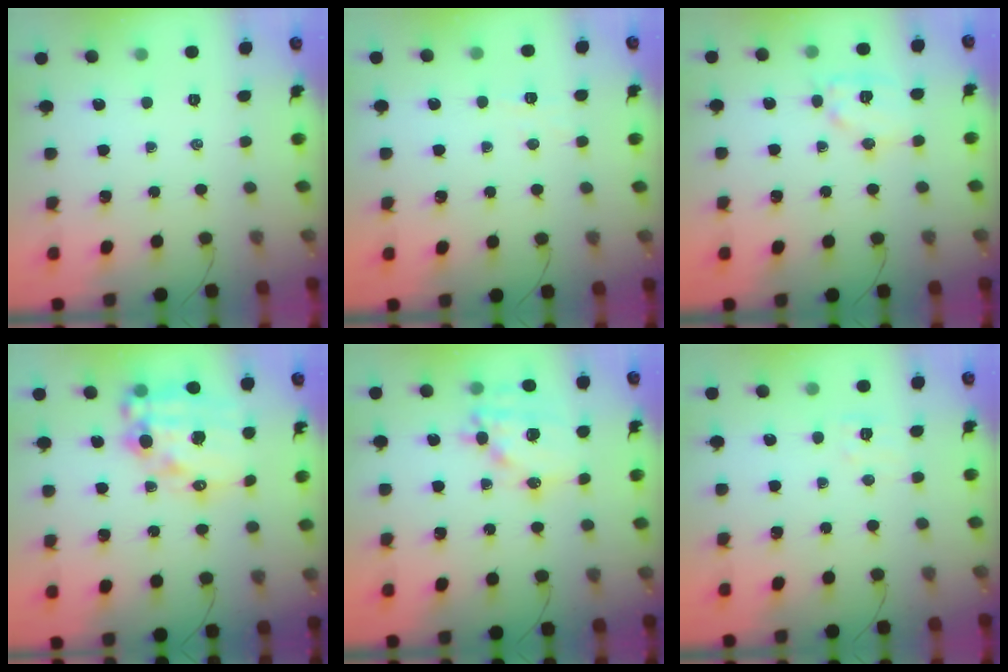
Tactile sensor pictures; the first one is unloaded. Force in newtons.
{"total": 2.9, "press": 2.7, "slide": 0.8}
{"total": 9.8, "press": 9.8, "slide": 0.6}
{"total": 17.2, "press": 16.9, "slide": 3.6}
{"total": 15.8, "press": 15.4, "slide": 3.4}
{"total": 5.7, "press": 5.6, "slide": 1.3}